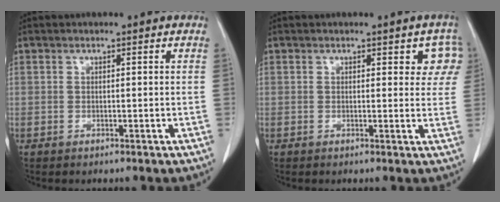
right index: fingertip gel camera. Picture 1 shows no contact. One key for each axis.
{"total": 4.0, "fx": 2.0, "fy": 2.1, "fz": 2.8, "tx": -0.005, "ty": 0.003, "tz": 0.013}